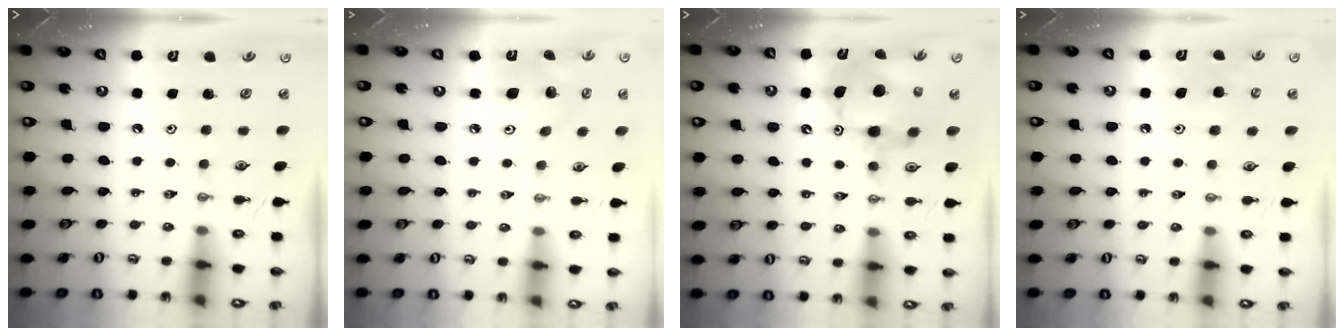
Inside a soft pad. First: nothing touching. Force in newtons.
{"total": 9.0, "press": 8.8, "slide": 1.4}
{"total": 12.1, "press": 12.1, "slide": 1.2}
{"total": 6.3, "press": 6.2, "slide": 0.6}